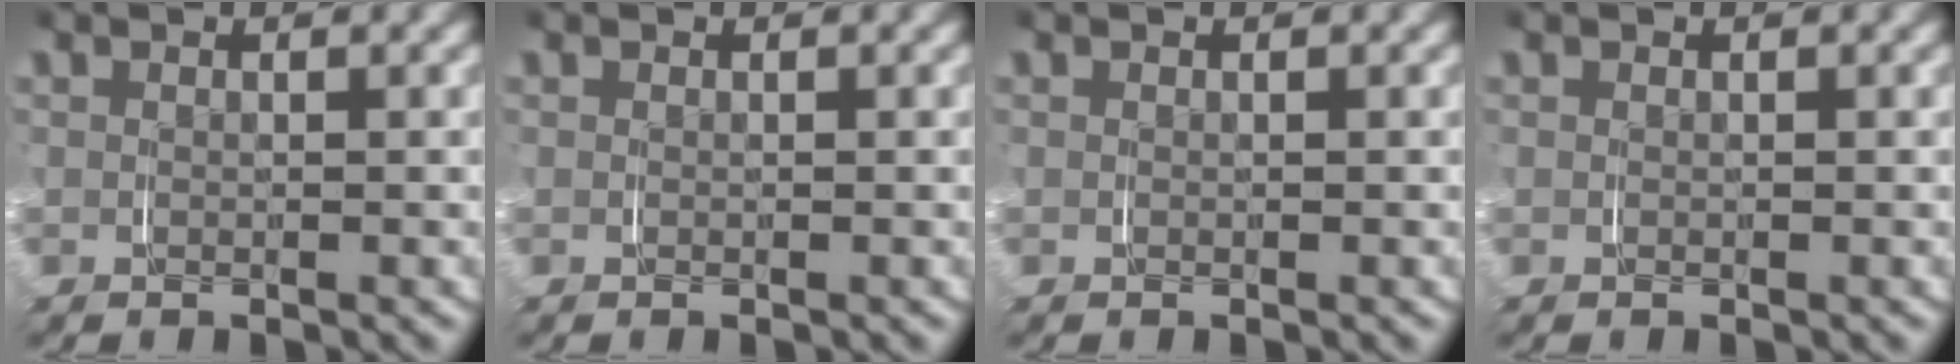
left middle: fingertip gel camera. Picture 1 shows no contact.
{"total": 0.0}
{"total": 0.0}
{"total": 0.0}